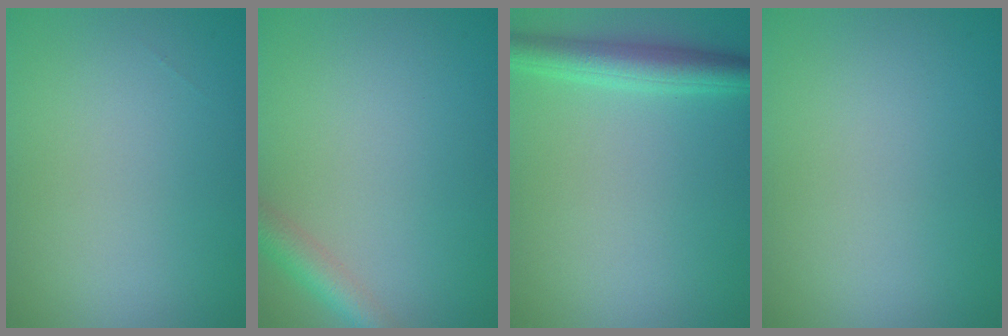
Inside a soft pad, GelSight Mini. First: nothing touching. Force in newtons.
{"total": 2.8, "press": 2.8, "slide": 0.1}
{"total": 3.6, "press": 3.6, "slide": 0.1}
{"total": 0.0}